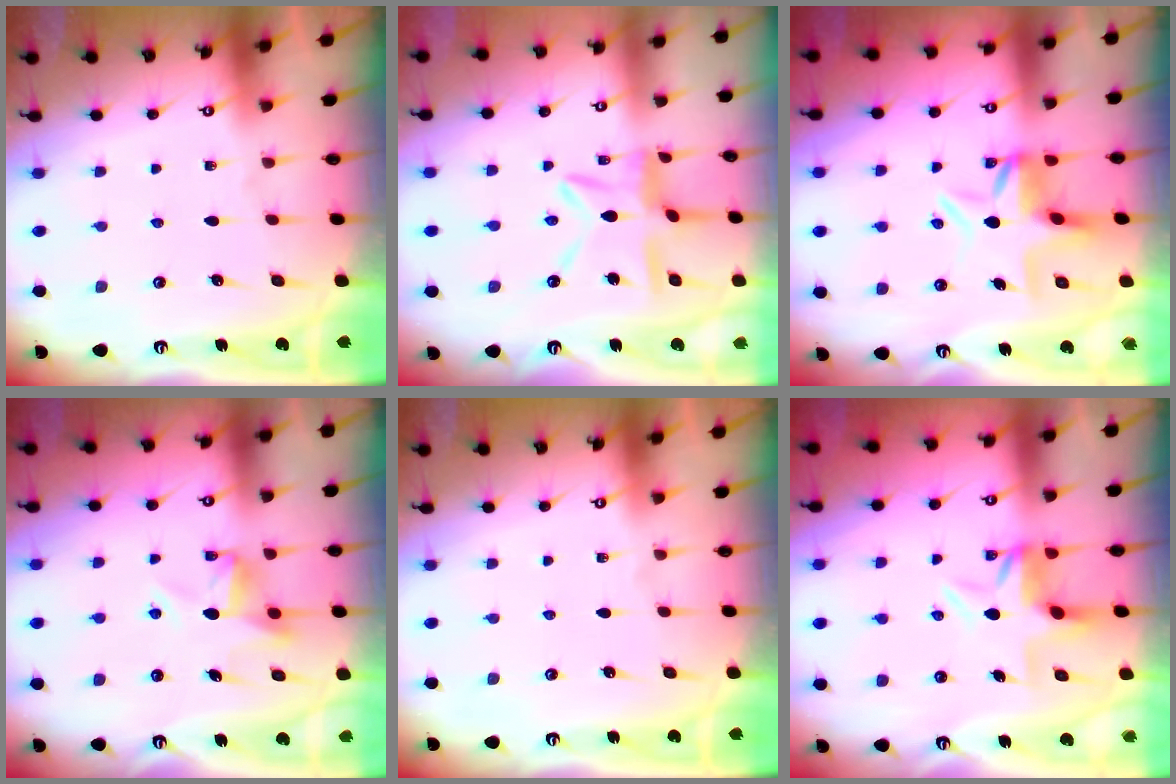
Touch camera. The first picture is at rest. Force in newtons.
{"total": 11.0, "press": 10.9, "slide": 1.0}
{"total": 6.6, "press": 6.6, "slide": 0.6}
{"total": 9.2, "press": 9.2, "slide": 0.6}
{"total": 0.0}
{"total": 4.8, "press": 4.8, "slide": 0.4}